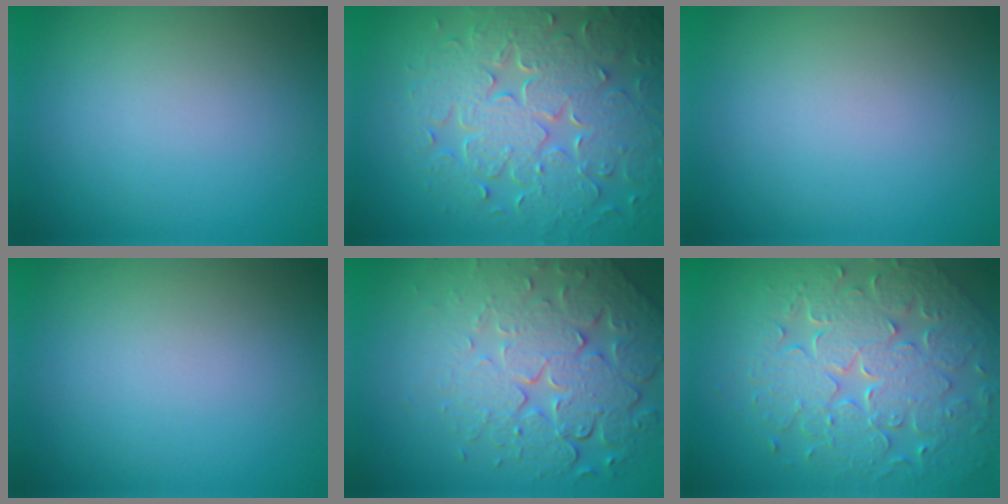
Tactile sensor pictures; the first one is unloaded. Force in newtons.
{"total": 8.7, "press": 6.3, "slide": 6.0}
{"total": 0.0}
{"total": 0.0}
{"total": 7.8, "press": 5.7, "slide": 5.4}
{"total": 8.9, "press": 6.5, "slide": 6.1}